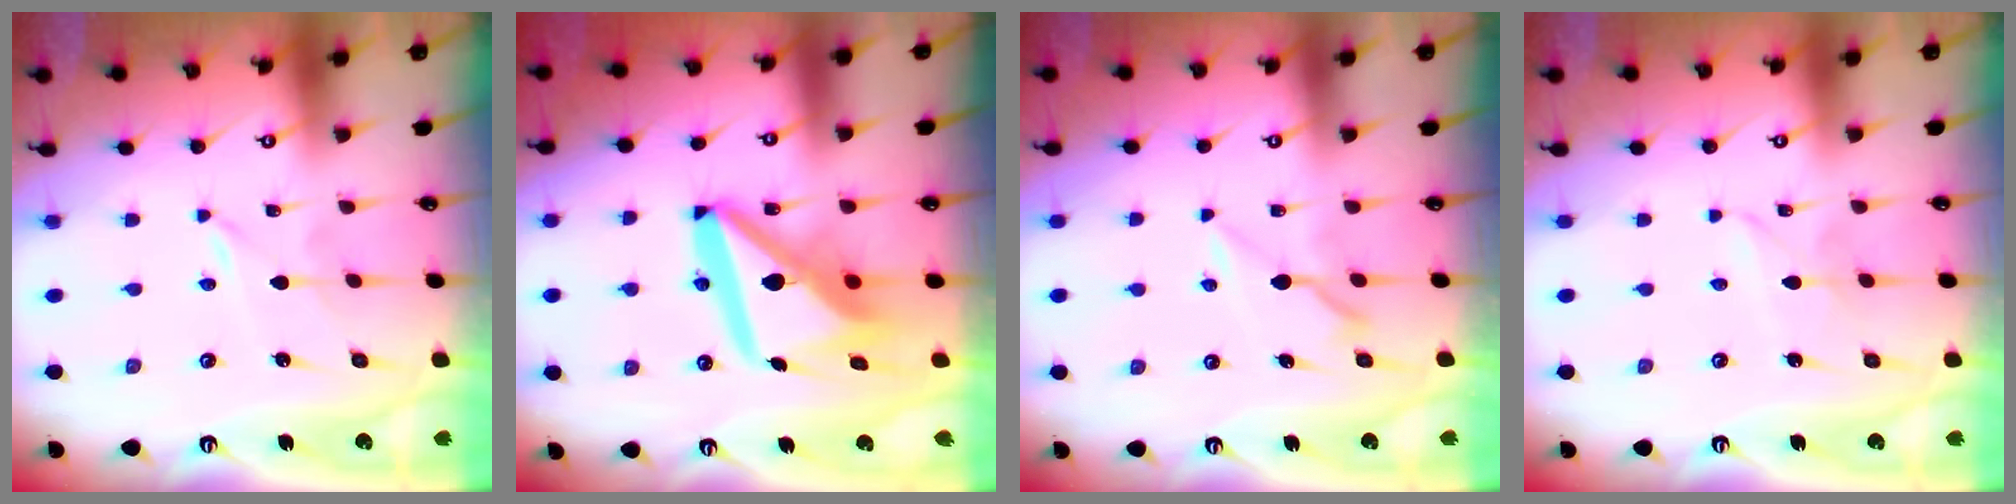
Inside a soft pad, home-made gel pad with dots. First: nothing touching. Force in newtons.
{"total": 15.6, "press": 15.5, "slide": 1.8}
{"total": 6.1, "press": 6.0, "slide": 1.0}
{"total": 3.1, "press": 3.1, "slide": 0.3}